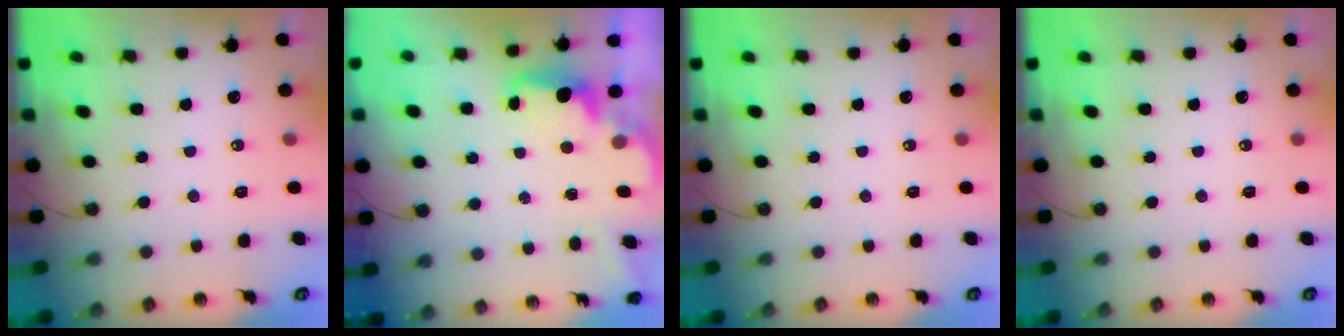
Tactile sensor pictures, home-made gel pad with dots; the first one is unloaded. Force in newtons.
{"total": 2.5, "press": 2.4, "slide": 0.5}
{"total": 0.0}
{"total": 0.0}